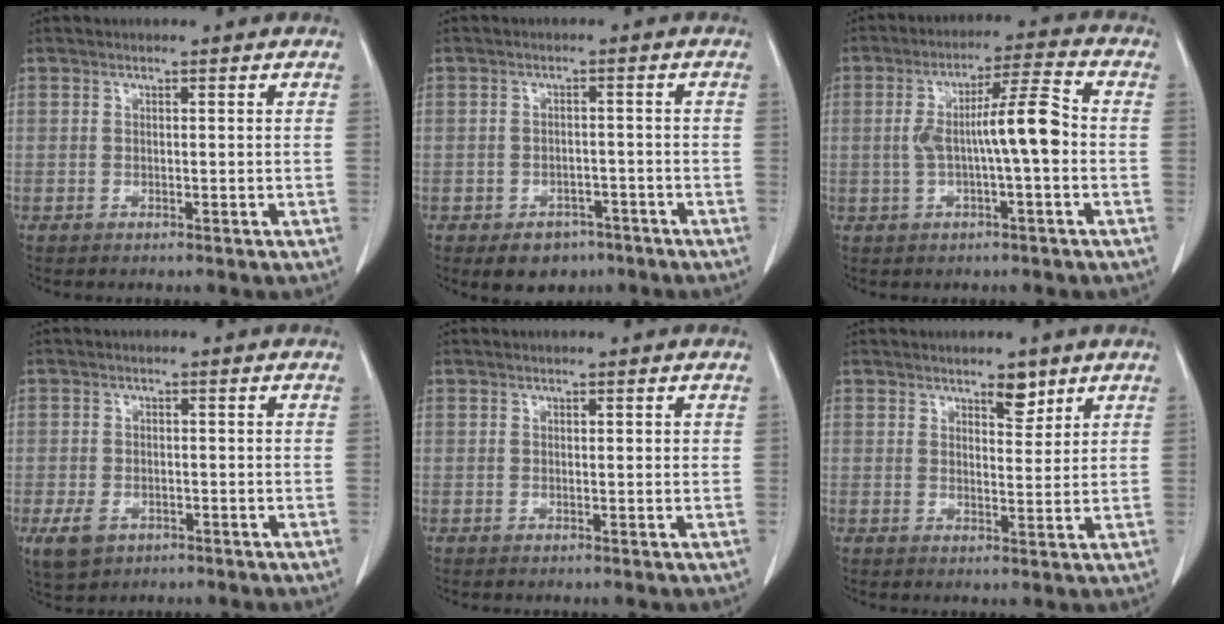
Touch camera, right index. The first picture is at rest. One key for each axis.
{"total": 5.1, "fx": -3.3, "fy": 3.3, "fz": 1.9, "tx": -0.023, "ty": 0.004, "tz": -0.042}
{"total": 8.8, "fx": -0.7, "fy": 0.6, "fz": 8.7, "tx": -0.153, "ty": 0.022, "tz": -0.015}
{"total": 4.0, "fx": -1.9, "fy": 2.8, "fz": 2.2, "tx": -0.046, "ty": -0.003, "tz": -0.019}
{"total": 0.6, "fx": 0.2, "fy": 0.2, "fz": 0.5, "tx": -0.006, "ty": 0.001, "tz": 0.003}
{"total": 3.2, "fx": 2.3, "fy": 1.2, "fz": 1.8, "tx": -0.024, "ty": -0.006, "tz": 0.036}